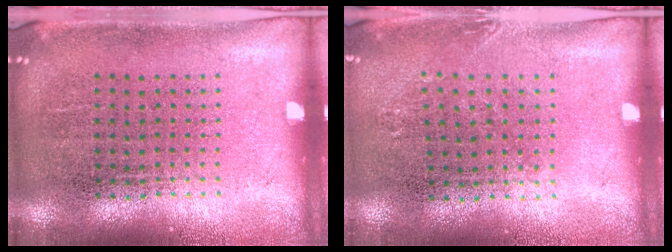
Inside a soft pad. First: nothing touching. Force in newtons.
{"total": 0.8, "press": 0.8, "slide": 0.1}